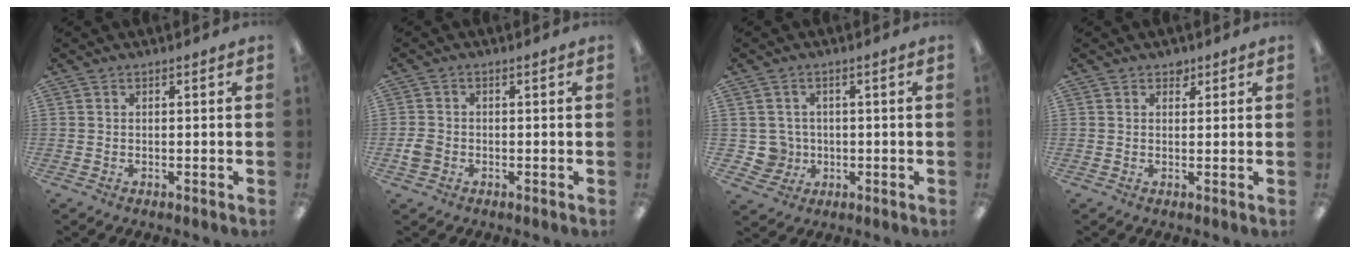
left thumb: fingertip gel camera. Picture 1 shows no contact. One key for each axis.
{"total": 2.7, "fx": -0.9, "fy": 2.1, "fz": 1.3, "tx": -0.020, "ty": 0.007, "tz": -0.017}
{"total": 4.9, "fx": 0.1, "fy": 4.8, "fz": 0.8, "tx": -0.025, "ty": 0.006, "tz": 0.004}
{"total": 1.9, "fx": 1.4, "fy": 1.3, "fz": 0.5, "tx": 0.004, "ty": -0.004, "tz": 0.022}